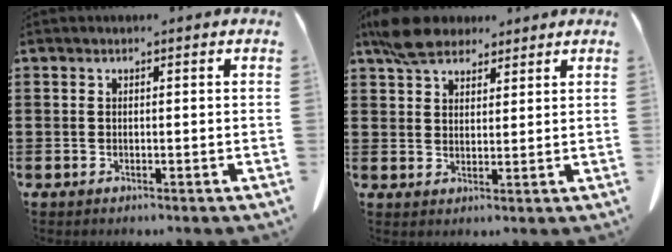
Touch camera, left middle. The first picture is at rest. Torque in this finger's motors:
{"motor_torque": [0.22, 0.03, 0.17, 0.10]}